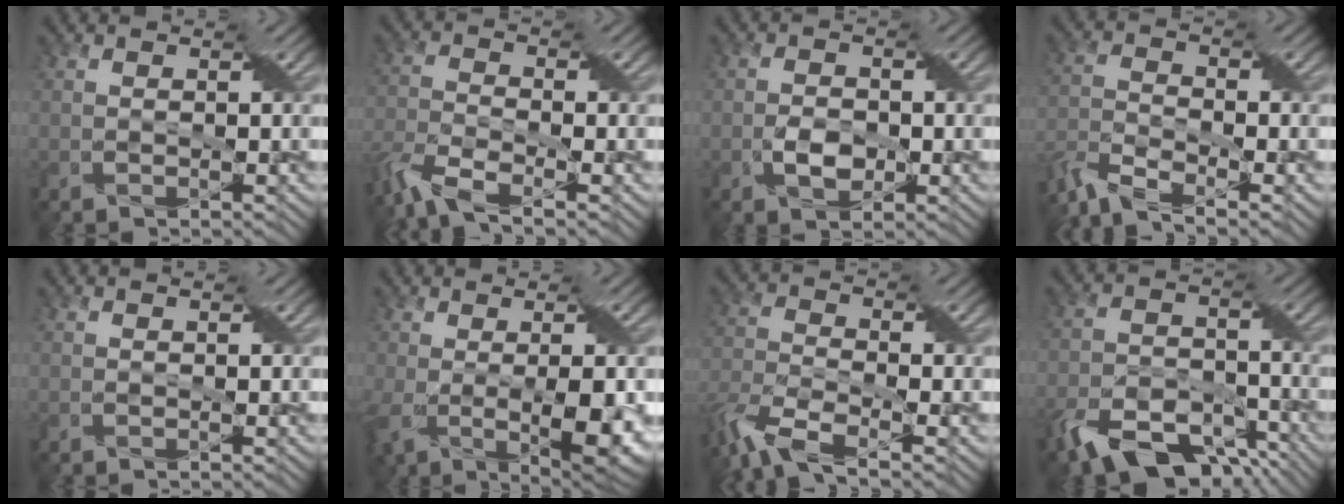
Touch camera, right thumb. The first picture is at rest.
{"total": 6.7, "force": [-4.8, 1.9, 4.3], "torque": [-0.098, -0.011, -0.108]}
{"total": 3.4, "force": [-1.0, 2.2, 2.4], "torque": [-0.046, 0.000, -0.019]}
{"total": 6.1, "force": [-5.1, 1.3, 3.1], "torque": [-0.074, -0.010, -0.111]}
{"total": 0.0}
{"total": 9.5, "force": [-0.9, 3.8, 8.6], "torque": [-0.155, -0.021, 0.003]}
{"total": 8.0, "force": [-5.7, 2.3, 5.2], "torque": [-0.119, -0.016, -0.123]}
{"total": 11.4, "force": [-7.6, 5.9, 6.1], "torque": [-0.123, -0.015, -0.135]}